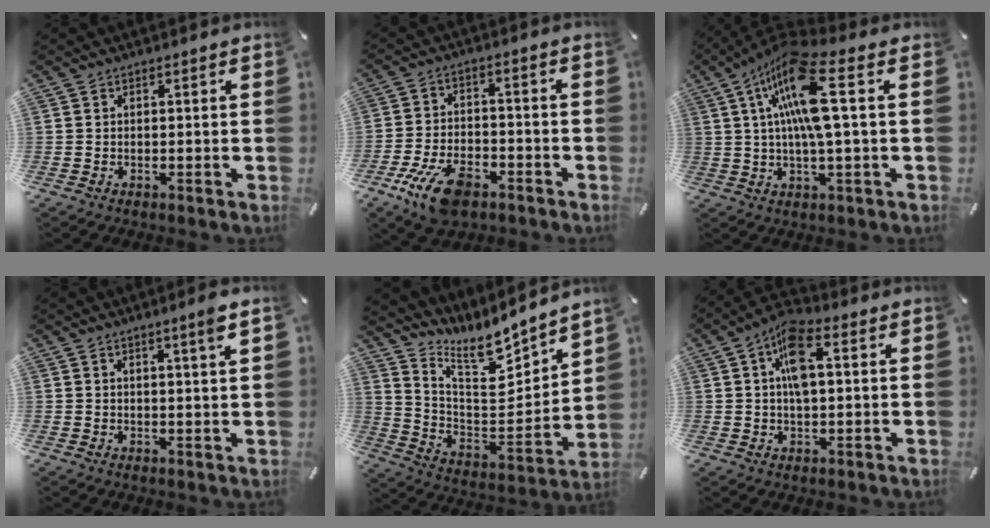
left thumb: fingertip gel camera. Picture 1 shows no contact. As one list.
[{"total": 11.2, "force": [-6.3, 5.6, 7.4], "torque": [-0.150, 0.027, -0.114]}, {"total": 15.5, "force": [3.8, 3.5, 14.6], "torque": [-0.303, -0.008, 0.056]}, {"total": 3.4, "force": [1.9, -0.1, 2.8], "torque": [-0.049, -0.006, 0.030]}, {"total": 12.0, "force": [9.8, 4.0, 5.7], "torque": [-0.109, -0.098, 0.171]}, {"total": 9.0, "force": [1.7, 4.4, 7.7], "torque": [-0.144, 0.009, 0.029]}]